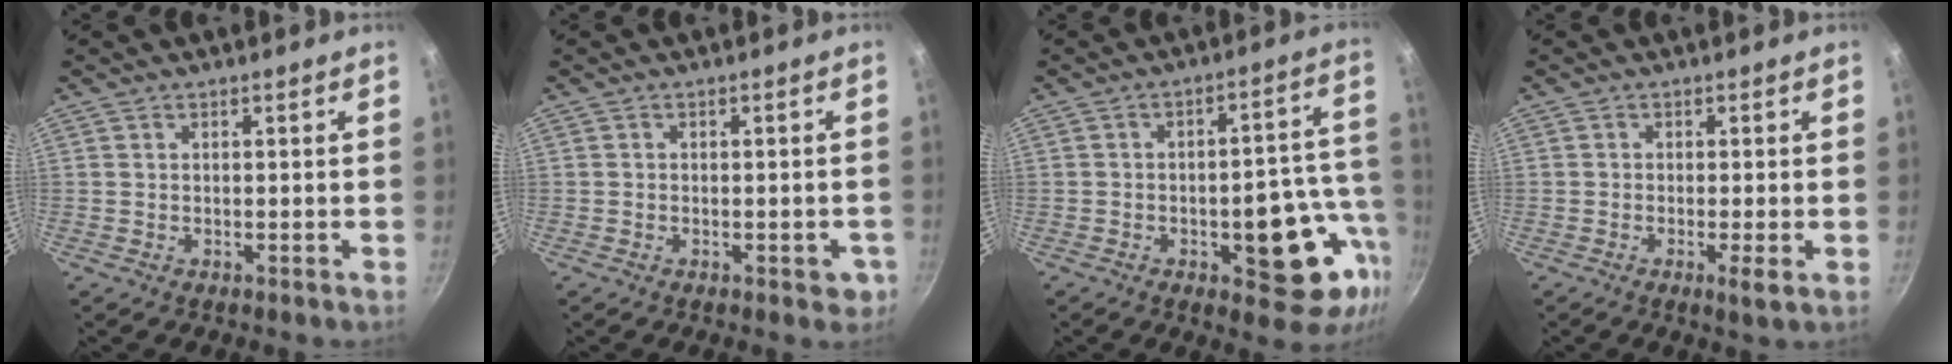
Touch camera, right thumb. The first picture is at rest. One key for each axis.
{"total": 3.2, "fx": -1.2, "fy": 1.8, "fz": 2.3, "tx": -0.010, "ty": 0.009, "tz": -0.014}
{"total": 16.7, "fx": -4.9, "fy": 7.8, "fz": 14.0, "tx": -0.115, "ty": 0.033, "tz": -0.064}
{"total": 2.6, "fx": -0.8, "fy": 0.2, "fz": 2.4, "tx": -0.050, "ty": -0.005, "tz": -0.015}